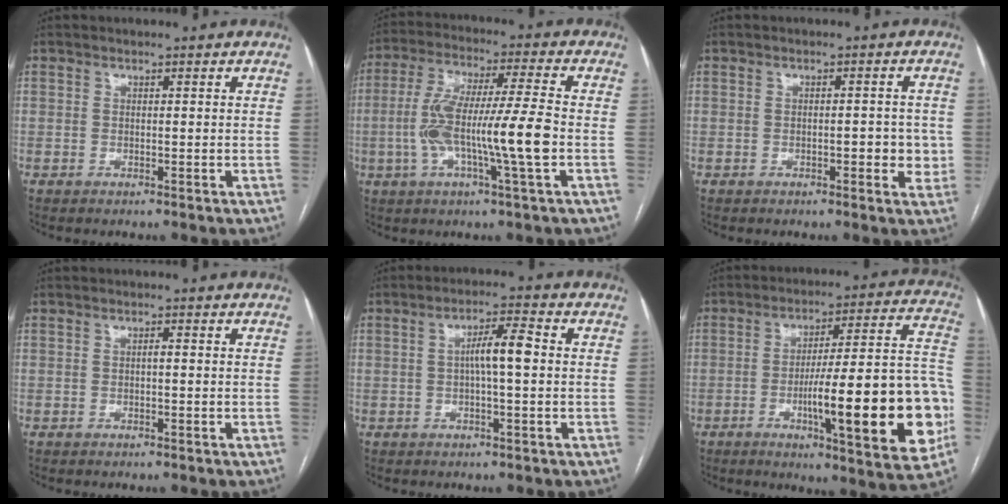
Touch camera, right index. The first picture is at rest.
{"total": 13.6, "force": [-2.5, 0.2, 13.3], "torque": [-0.257, 0.007, -0.050]}
{"total": 4.2, "force": [-0.6, 1.7, 3.8], "torque": [-0.043, 0.005, -0.004]}
{"total": 0.6, "force": [-0.1, 0.1, 0.6], "torque": [-0.011, 0.002, -0.001]}
{"total": 5.3, "force": [0.1, 0.6, 5.3], "torque": [-0.093, 0.014, 0.001]}
{"total": 23.7, "force": [-5.9, 2.9, 22.8], "torque": [-0.258, 0.011, -0.077]}